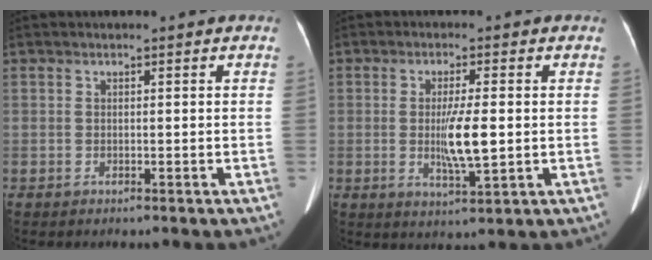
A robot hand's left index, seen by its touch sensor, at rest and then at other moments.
{"total": 6.4, "force": [-0.3, 0.8, 6.3], "torque": [-0.119, -0.013, -0.005]}